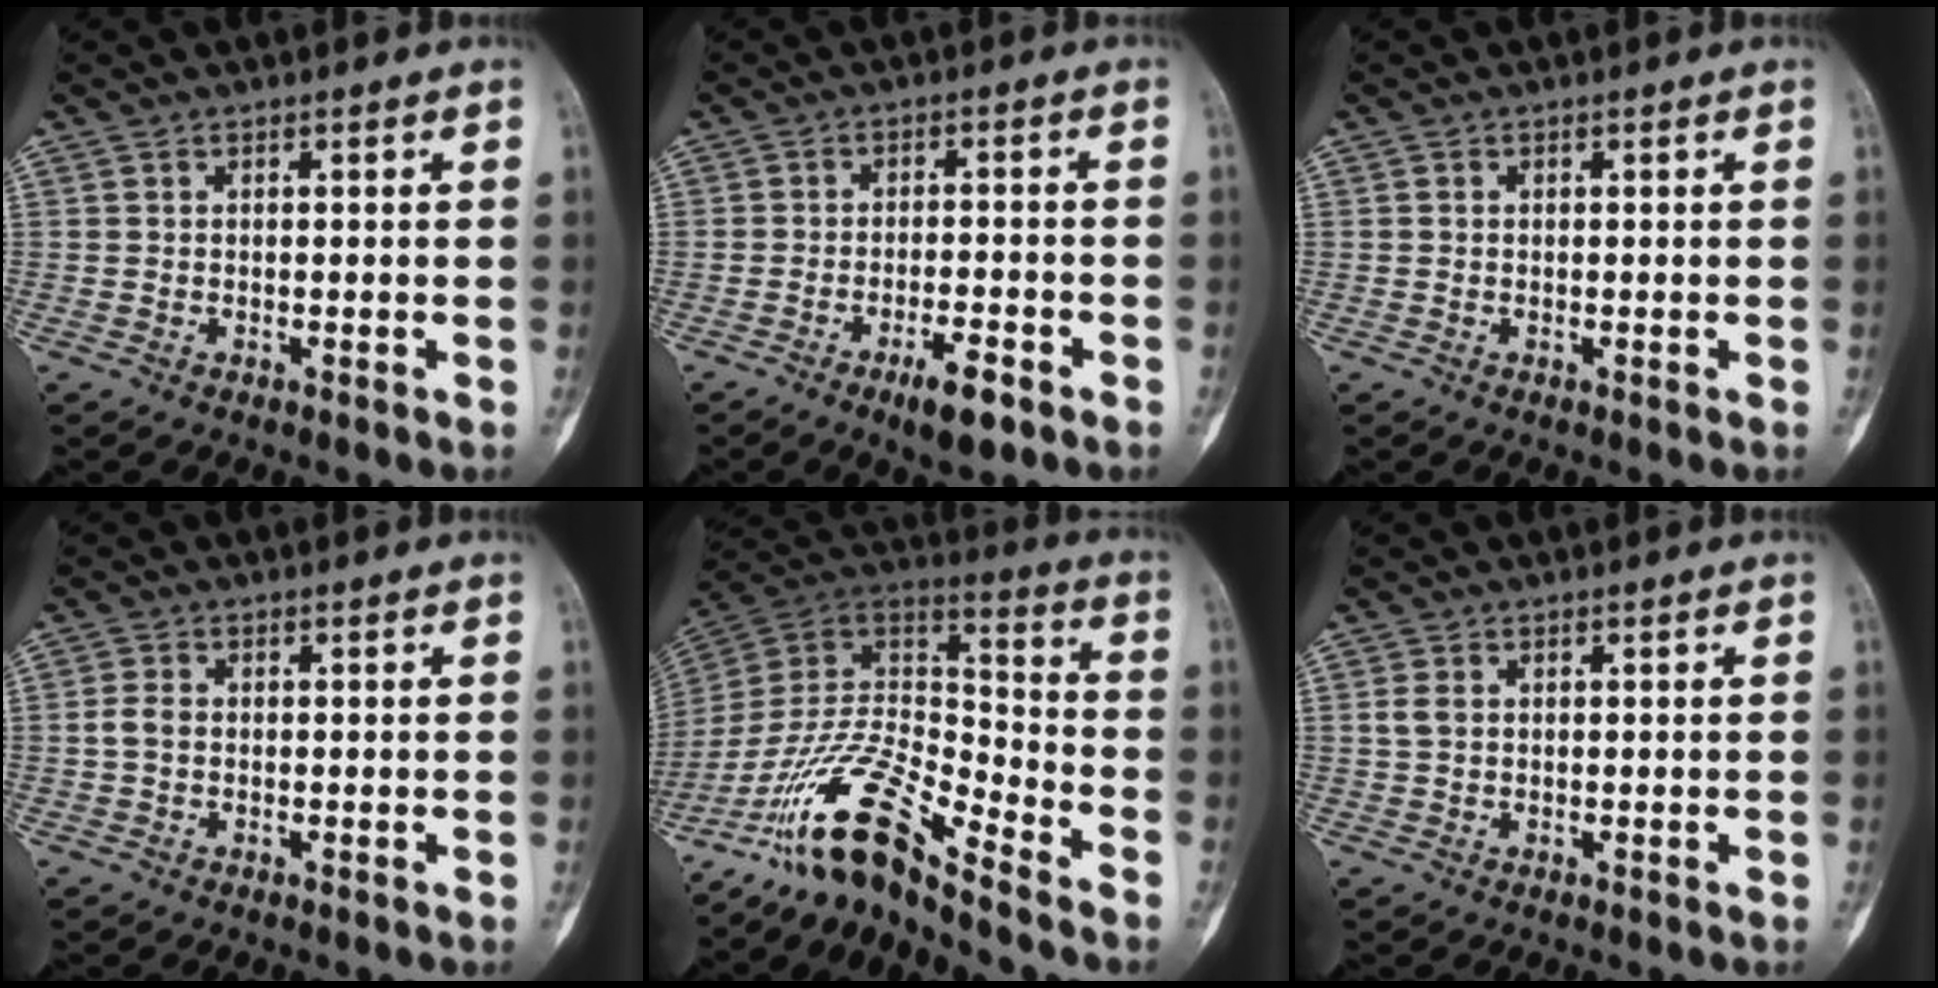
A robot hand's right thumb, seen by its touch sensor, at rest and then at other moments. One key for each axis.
{"total": 5.8, "fx": -3.5, "fy": 1.5, "fz": 4.3, "tx": -0.069, "ty": 0.012, "tz": -0.056}
{"total": 0.0}
{"total": 2.3, "fx": -0.2, "fy": 1.6, "fz": 1.6, "tx": -0.032, "ty": 0.004, "tz": -0.009}
{"total": 16.2, "fx": -12.7, "fy": 3.1, "fz": 9.5, "tx": -0.177, "ty": 0.088, "tz": -0.245}
{"total": 1.8, "fx": 0.3, "fy": 1.3, "fz": 1.2, "tx": -0.029, "ty": 0.003, "tz": 0.007}